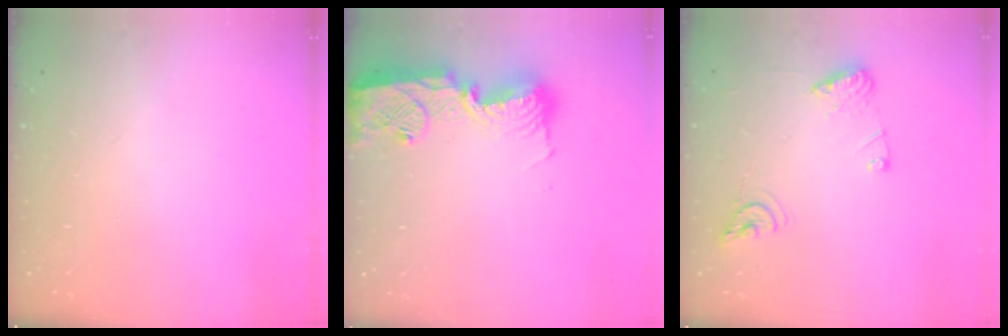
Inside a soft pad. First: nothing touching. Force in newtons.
{"total": 15.2, "press": 15.1, "slide": 1.2}
{"total": 11.2, "press": 11.1, "slide": 1.1}